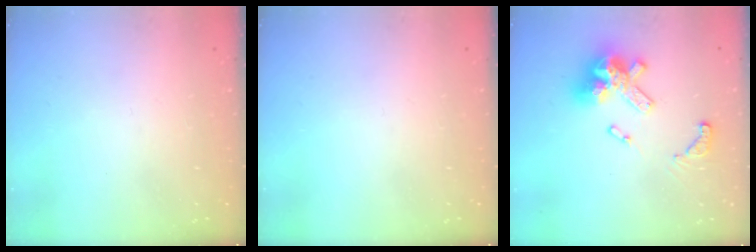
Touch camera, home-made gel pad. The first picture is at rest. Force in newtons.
{"total": 0.0}
{"total": 16.9, "press": 16.7, "slide": 2.3}